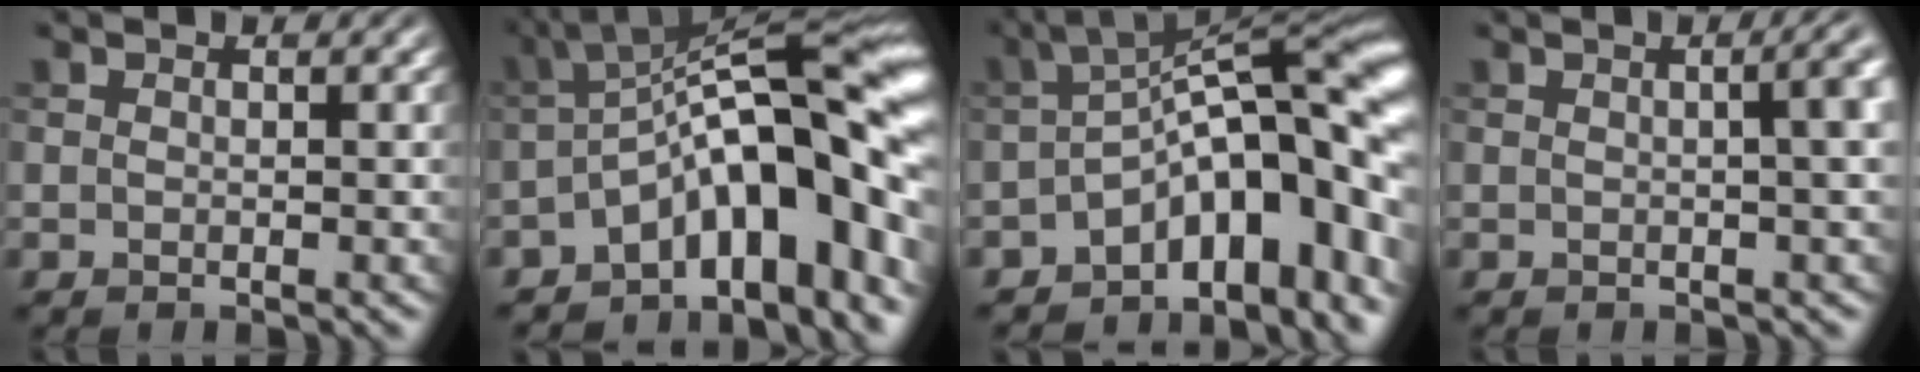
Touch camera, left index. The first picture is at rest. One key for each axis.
{"total": 14.0, "fx": -3.6, "fy": 4.5, "fz": 12.8, "tx": -0.161, "ty": 0.026, "tz": -0.062}
{"total": 12.9, "fx": -4.0, "fy": 4.9, "fz": 11.2, "tx": -0.139, "ty": 0.017, "tz": -0.065}
{"total": 6.4, "fx": 1.0, "fy": 2.8, "fz": 5.6, "tx": -0.018, "ty": 0.034, "tz": -0.004}